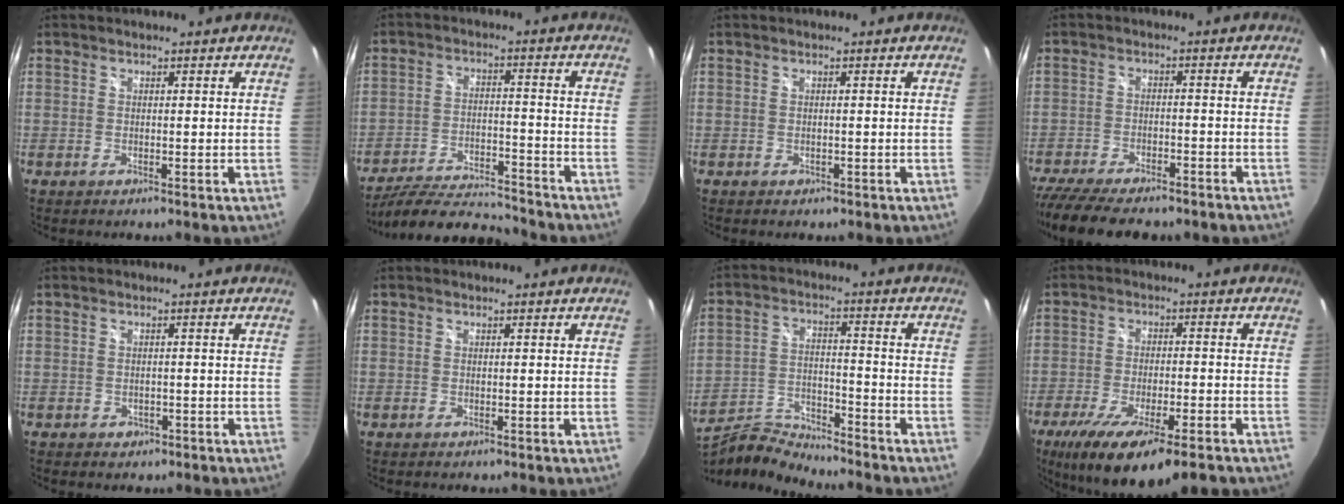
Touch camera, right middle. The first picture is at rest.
{"total": 13.9, "force": [-12.9, 2.3, 4.9], "torque": [-0.113, -0.010, -0.207]}
{"total": 0.8, "force": [-0.4, 0.6, 0.2], "torque": [-0.004, -0.001, -0.002]}
{"total": 15.9, "force": [-12.9, 4.7, 7.9], "torque": [-0.173, -0.042, -0.200]}
{"total": 1.9, "force": [-0.7, 1.6, 0.6], "torque": [-0.012, -0.002, -0.007]}
{"total": 0.0}
{"total": 11.2, "force": [-10.9, 0.9, 2.5], "torque": [-0.056, -0.003, -0.203]}
{"total": 16.7, "force": [-11.4, 3.9, 11.6], "torque": [-0.222, -0.060, -0.183]}